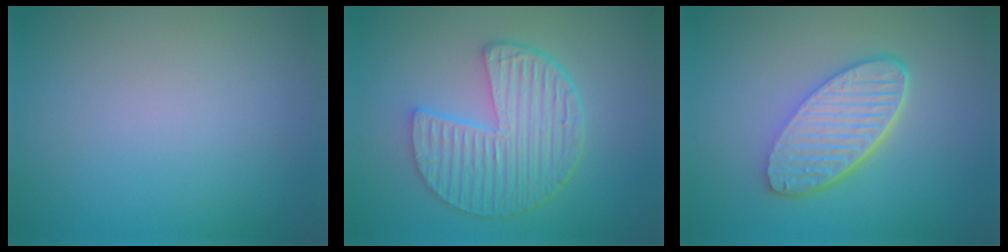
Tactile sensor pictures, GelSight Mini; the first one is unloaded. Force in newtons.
{"total": 6.4, "press": 4.8, "slide": 4.2}
{"total": 6.0, "press": 4.4, "slide": 4.1}